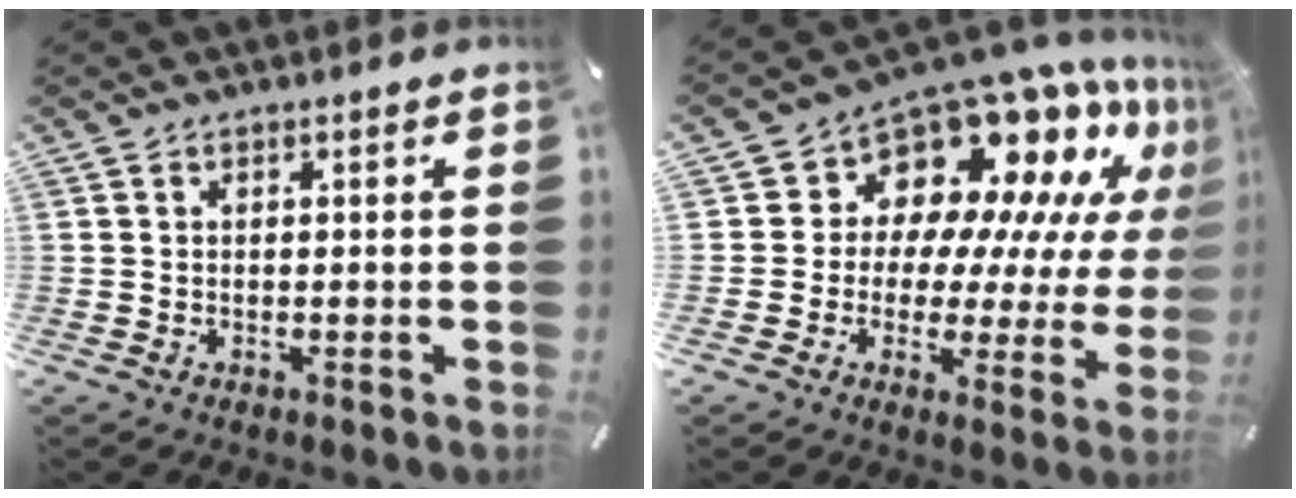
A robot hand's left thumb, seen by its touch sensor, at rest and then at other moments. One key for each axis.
{"total": 14.7, "fx": 11.6, "fy": 7.8, "fz": 4.7, "tx": -0.066, "ty": -0.124, "tz": 0.193}